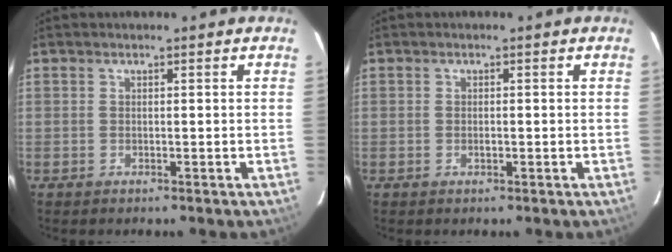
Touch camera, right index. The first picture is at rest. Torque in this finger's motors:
{"motor_torque": [-0.07, 0.03, -0.02, 0.00]}